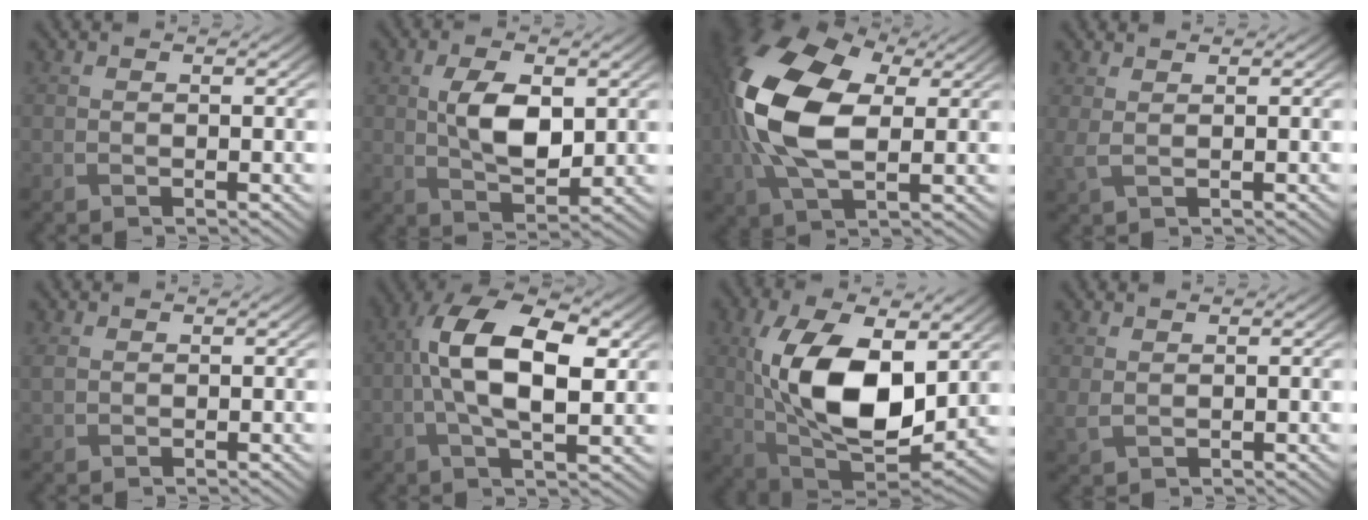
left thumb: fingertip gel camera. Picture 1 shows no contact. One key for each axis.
{"total": 7.0, "fx": 1.0, "fy": 3.6, "fz": 5.9, "tx": -0.119, "ty": -0.003, "tz": 0.023}
{"total": 16.2, "fx": 1.5, "fy": 9.4, "fz": 13.2, "tx": -0.314, "ty": 0.010, "tz": 0.025}
{"total": 1.9, "fx": 1.2, "fy": 0.8, "fz": 1.2, "tx": -0.039, "ty": 0.000, "tz": 0.028}
{"total": 1.8, "fx": 0.8, "fy": 1.4, "fz": 0.9, "tx": -0.027, "ty": 0.003, "tz": 0.016}
{"total": 12.2, "fx": 0.9, "fy": 5.8, "fz": 10.7, "tx": -0.204, "ty": 0.013, "tz": 0.015}
{"total": 15.0, "fx": 1.8, "fy": 8.0, "fz": 12.6, "tx": -0.257, "ty": -0.010, "tz": 0.041}
{"total": 1.9, "fx": 1.0, "fy": 1.2, "fz": 1.0, "tx": -0.033, "ty": -0.002, "tz": 0.027}